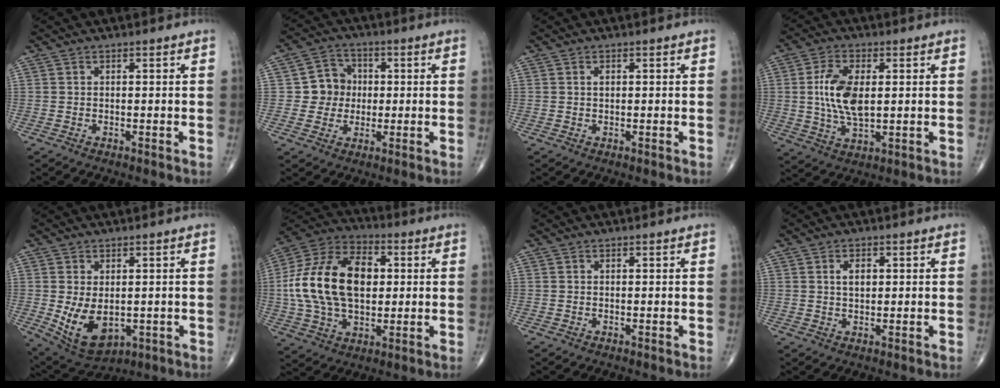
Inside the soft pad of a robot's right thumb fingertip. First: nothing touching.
{"total": 6.9, "force": [0.1, 6.5, 2.1], "torque": [0.002, 0.011, -0.007]}
{"total": 0.8, "force": [0.2, 0.5, 0.6], "torque": [-0.009, 0.002, 0.004]}
{"total": 10.1, "force": [1.1, 5.1, 8.6], "torque": [-0.170, -0.006, 0.025]}
{"total": 10.0, "force": [-1.3, 6.1, 7.7], "torque": [-0.126, -0.013, 0.001]}
{"total": 22.3, "force": [1.8, 14.0, 17.2], "torque": [-0.322, 0.017, 0.031]}
{"total": 0.0}
{"total": 2.9, "force": [0.7, 1.8, 2.2], "torque": [-0.030, -0.002, 0.012]}